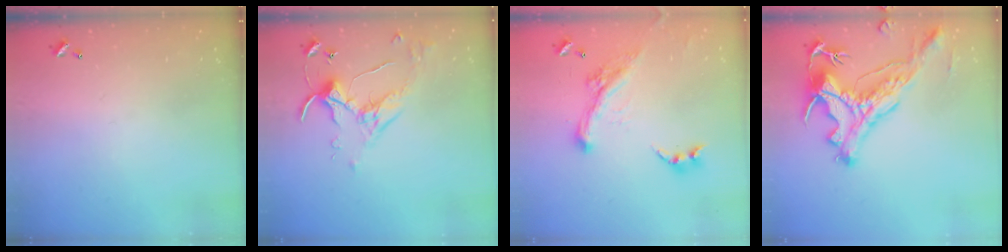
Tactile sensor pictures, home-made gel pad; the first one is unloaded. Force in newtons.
{"total": 4.0, "press": 3.9, "slide": 0.5}
{"total": 3.2, "press": 2.9, "slide": 1.2}
{"total": 4.0, "press": 3.8, "slide": 1.3}